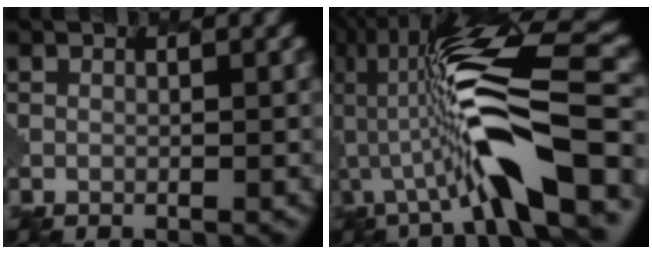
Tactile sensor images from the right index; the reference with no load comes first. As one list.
[{"total": 8.5, "force": [-1.1, 1.3, 8.4], "torque": [-0.179, 0.045, -0.051]}]